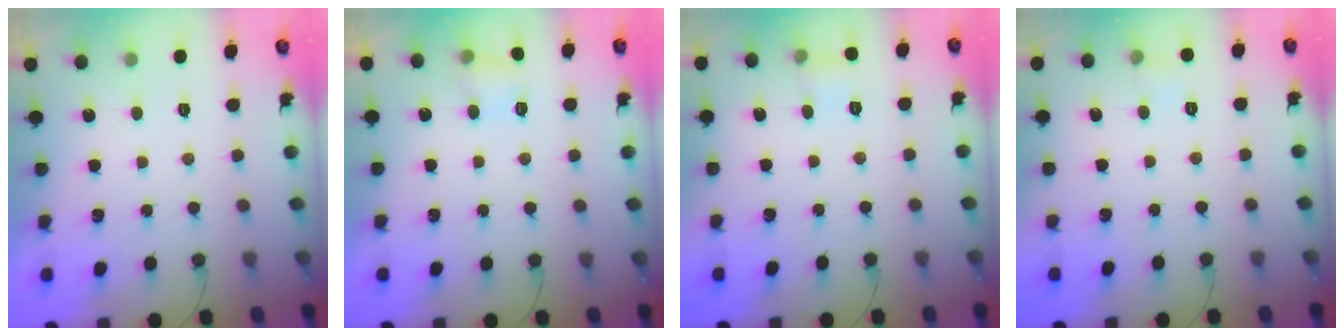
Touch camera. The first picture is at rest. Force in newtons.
{"total": 3.9, "press": 3.7, "slide": 1.3}
{"total": 5.1, "press": 4.8, "slide": 1.7}
{"total": 4.4, "press": 3.7, "slide": 2.3}